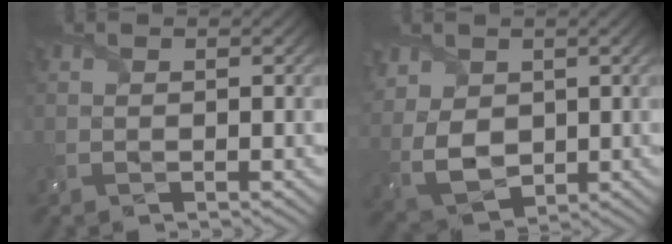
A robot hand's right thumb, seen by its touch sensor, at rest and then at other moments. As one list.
[{"total": 7.6, "force": [2.0, 5.7, 4.6], "torque": [-0.144, -0.006, 0.042]}]